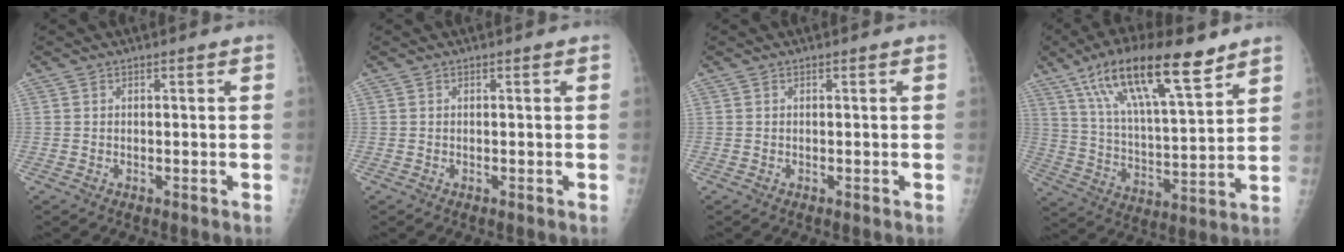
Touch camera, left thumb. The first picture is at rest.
{"total": 0.0}
{"total": 0.0}
{"total": 20.2, "force": [12.7, 5.7, 14.6], "torque": [-0.238, -0.038, 0.229]}